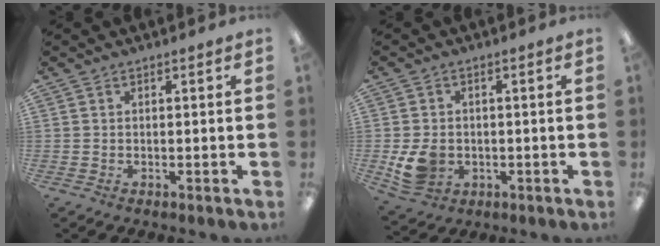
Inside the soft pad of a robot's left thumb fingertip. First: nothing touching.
{"total": 6.8, "force": [-0.9, 5.6, 3.7], "torque": [-0.075, 0.000, -0.016]}